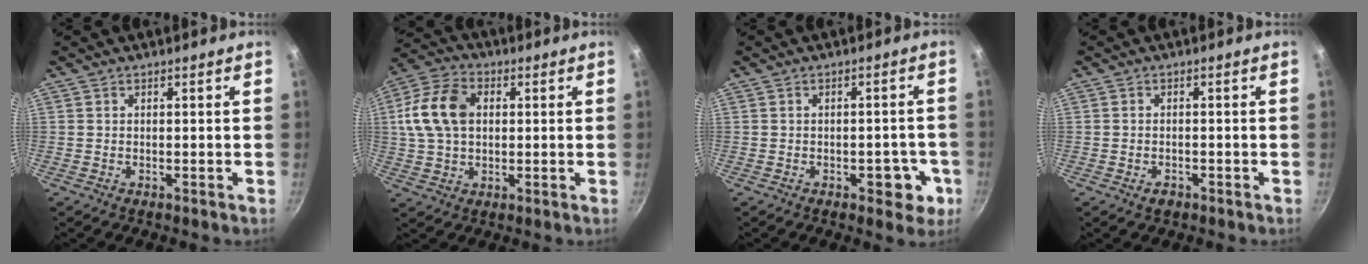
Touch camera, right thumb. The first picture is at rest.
{"total": 13.0, "force": [2.1, 9.1, 9.1], "torque": [-0.159, 0.017, 0.028]}
{"total": 5.8, "force": [-2.1, 3.3, 4.3], "torque": [-0.023, 0.016, -0.021]}
{"total": 1.6, "force": [-1.0, 0.9, 0.8], "torque": [-0.014, 0.006, -0.016]}